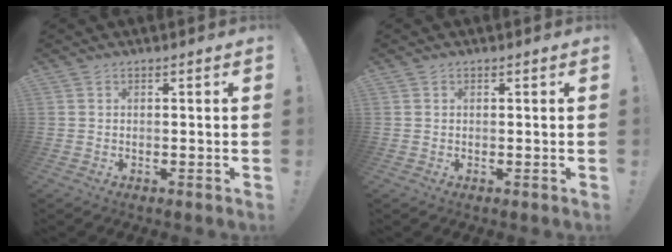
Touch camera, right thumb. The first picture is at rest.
{"total": 0.0}